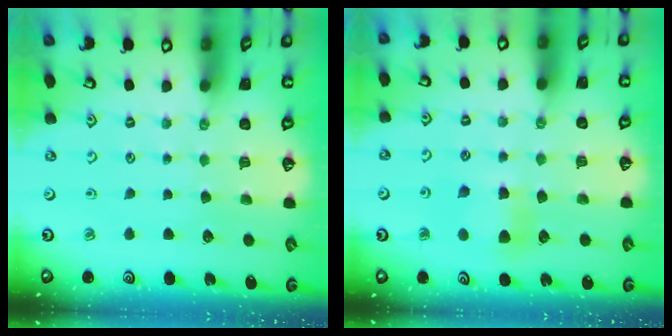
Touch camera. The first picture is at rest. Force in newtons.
{"total": 5.9, "press": 5.9, "slide": 0.3}